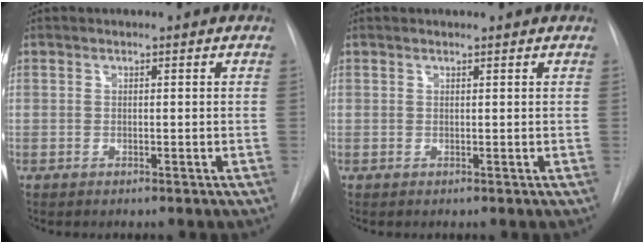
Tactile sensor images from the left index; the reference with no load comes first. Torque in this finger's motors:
{"motor_torque": [0.17, -0.01, -0.12, 0.01]}